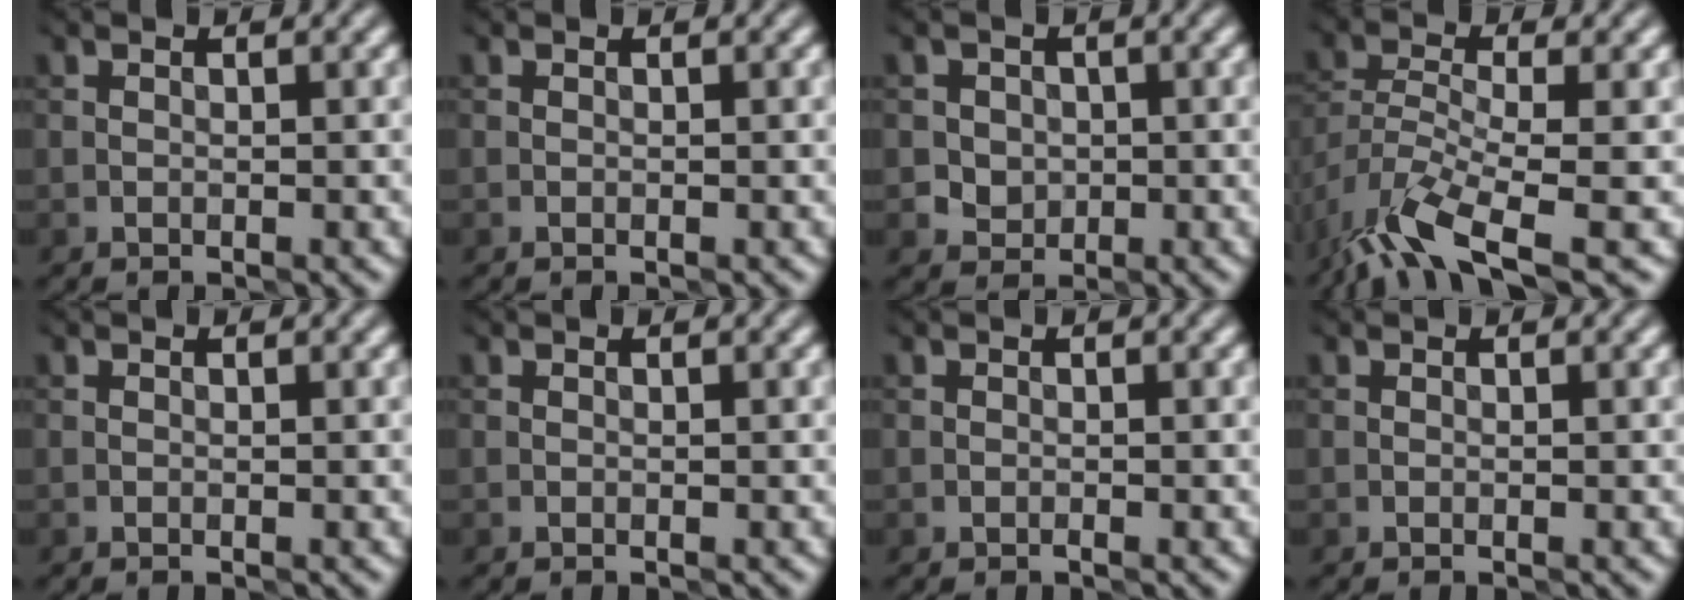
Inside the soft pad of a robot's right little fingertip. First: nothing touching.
{"total": 0.0}
{"total": 2.2, "force": [-0.2, 2.0, 0.7], "torque": [-0.002, 0.000, -0.003]}
{"total": 7.9, "force": [-5.5, 2.2, 5.2], "torque": [-0.104, -0.006, -0.116]}
{"total": 0.0}
{"total": 0.0}
{"total": 0.0}
{"total": 0.0}